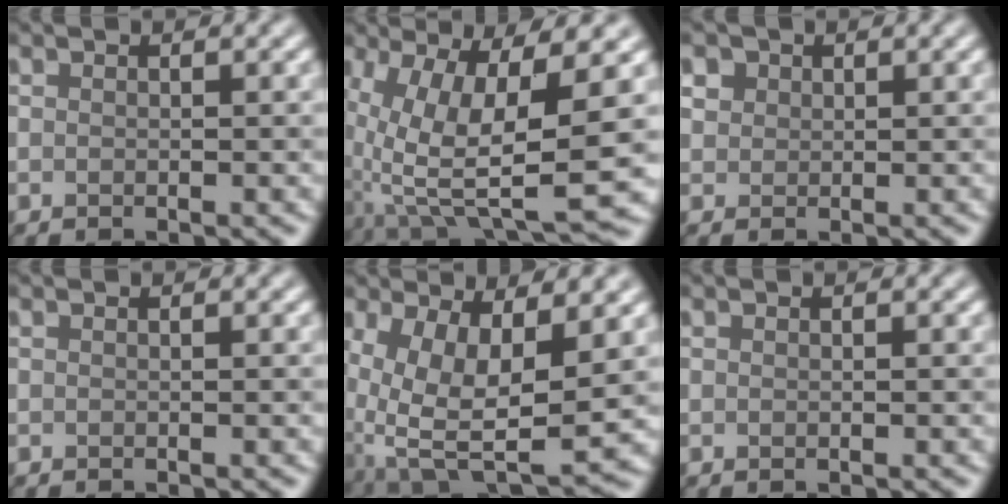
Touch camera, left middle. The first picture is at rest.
{"total": 10.9, "force": [-1.3, 3.3, 10.3], "torque": [-0.209, -0.025, -0.010]}
{"total": 1.6, "force": [0.8, 1.3, 0.4], "torque": [-0.006, -0.003, 0.017]}
{"total": 0.0}
{"total": 11.7, "force": [0.0, 5.5, 10.3], "torque": [-0.199, -0.026, 0.018]}
{"total": 0.0}